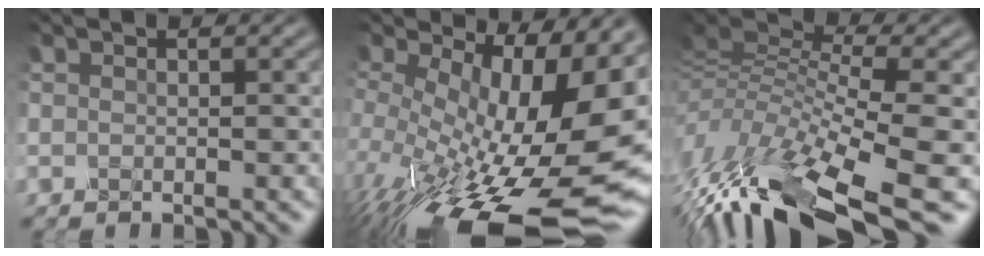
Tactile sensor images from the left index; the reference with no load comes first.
{"total": 18.6, "force": [-1.5, 8.3, 16.5], "torque": [-0.242, -0.043, -0.009]}
{"total": 10.2, "force": [-4.4, 3.7, 8.4], "torque": [-0.189, 0.010, -0.068]}